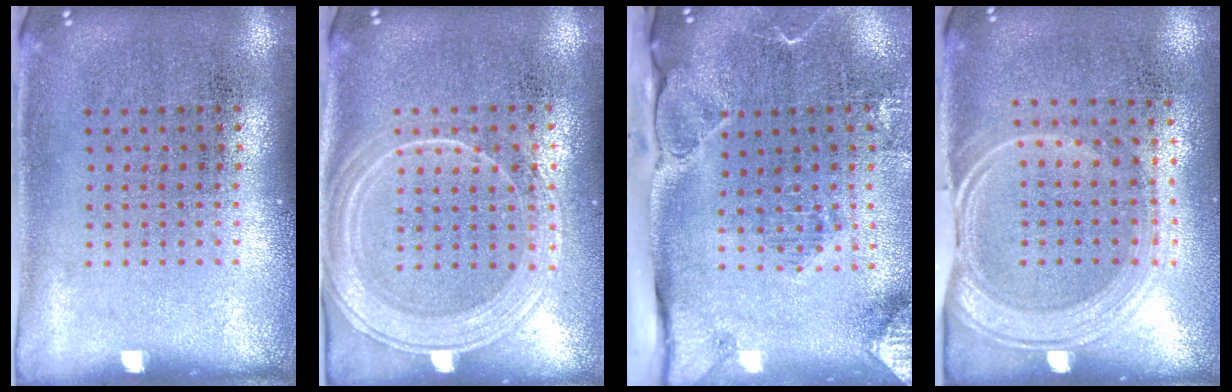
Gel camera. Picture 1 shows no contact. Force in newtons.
{"total": 2.0, "press": 1.9, "slide": 0.7}
{"total": 2.8, "press": 2.2, "slide": 1.7}
{"total": 1.6, "press": 1.4, "slide": 0.9}